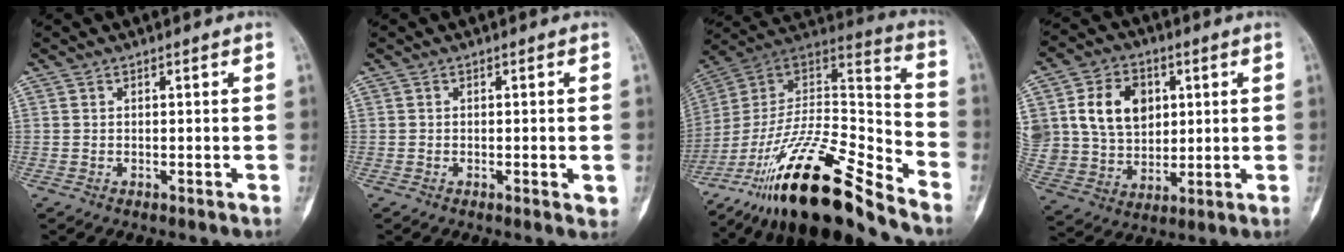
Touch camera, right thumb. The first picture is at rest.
{"total": 2.1, "force": [-0.4, 0.7, 1.9], "torque": [-0.026, -0.005, -0.004]}
{"total": 26.4, "force": [-19.6, 6.0, 16.6], "torque": [-0.282, 0.086, -0.343]}
{"total": 16.1, "force": [4.3, 12.5, 9.3], "torque": [-0.150, -0.002, 0.088]}